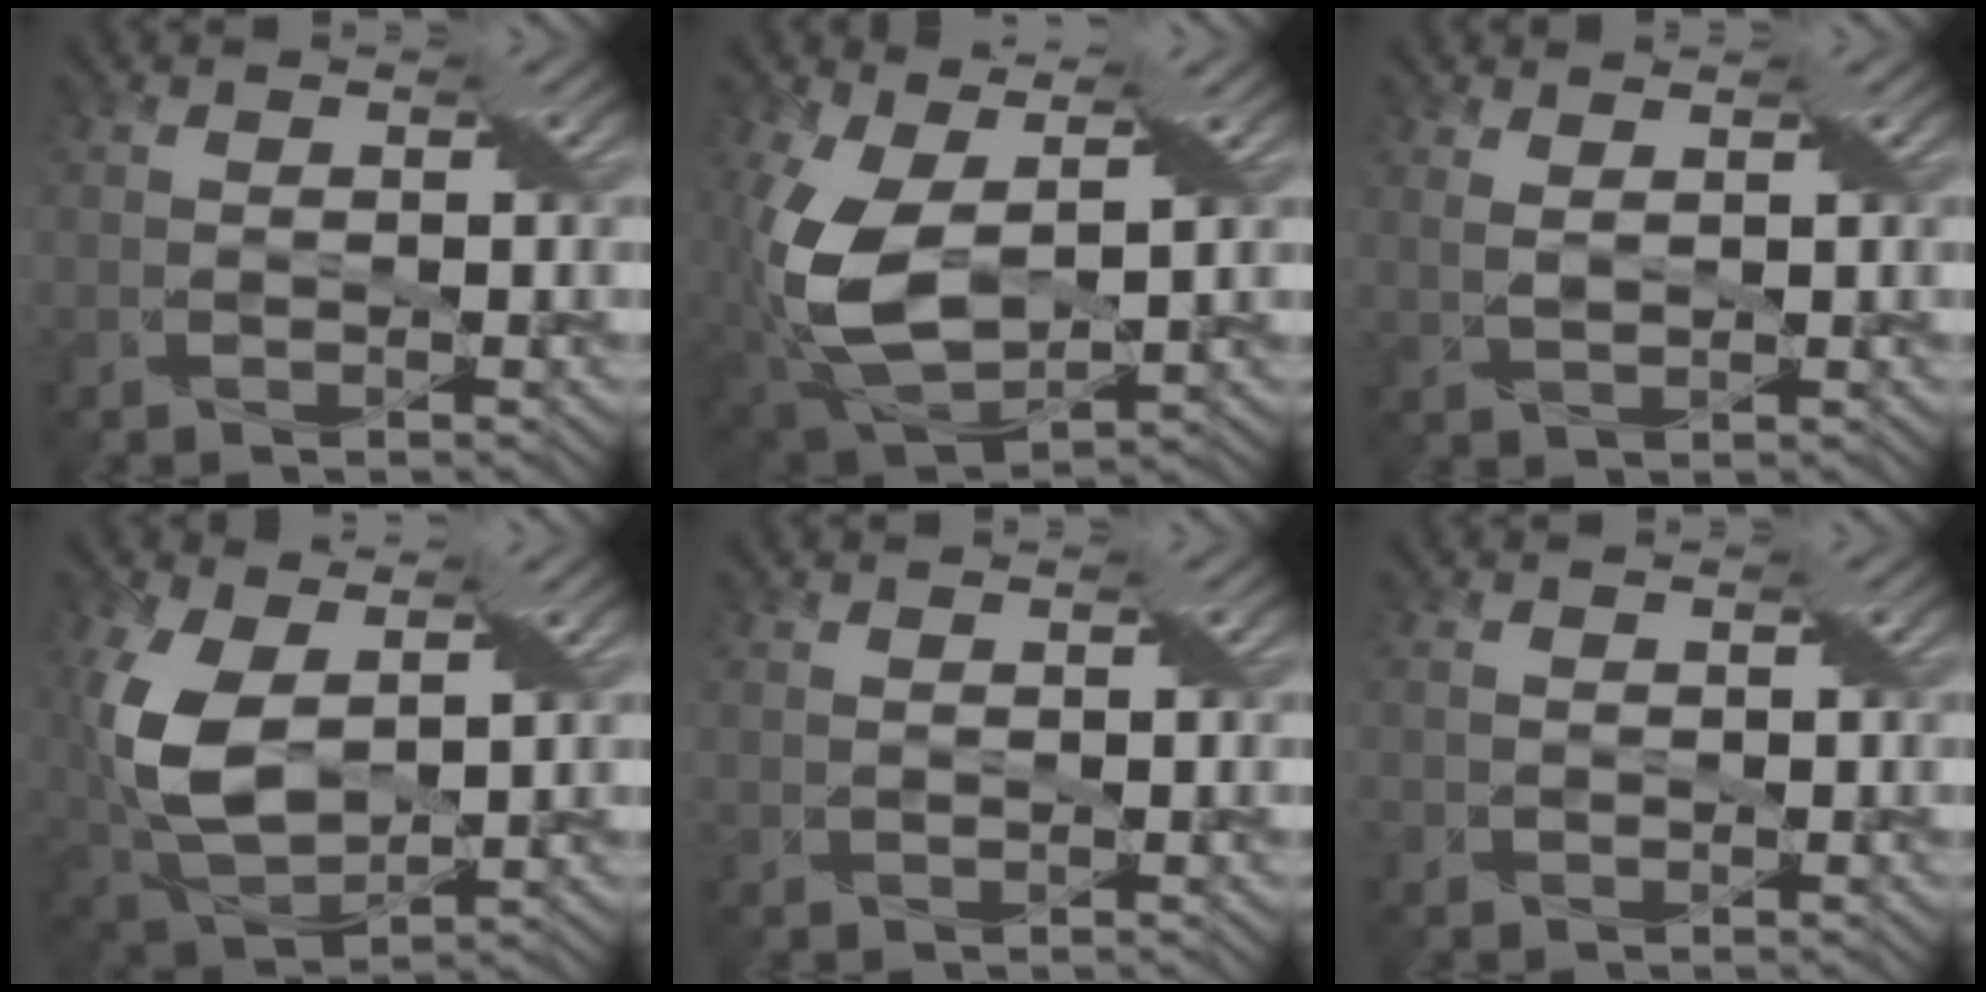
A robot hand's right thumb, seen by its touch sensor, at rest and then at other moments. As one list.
[{"total": 11.6, "force": [1.5, 6.8, 9.3], "torque": [-0.231, -0.016, 0.031]}, {"total": 1.7, "force": [1.3, 0.5, 1.1], "torque": [-0.018, -0.005, 0.022]}, {"total": 10.5, "force": [2.3, 6.1, 8.2], "torque": [-0.218, -0.007, 0.045]}, {"total": 0.0}, {"total": 0.7, "force": [-0.3, 0.6, -0.1], "torque": [0.001, -0.004, -0.003]}]